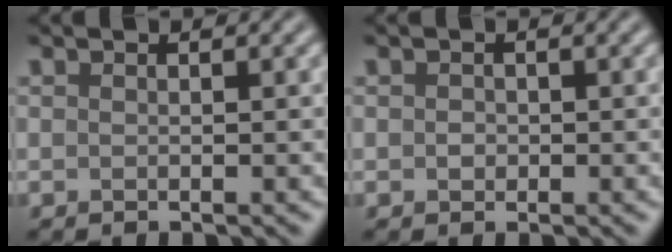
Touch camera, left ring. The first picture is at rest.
{"total": 0.7, "force": [0.0, 0.7, 0.3], "torque": [-0.004, -0.003, -0.002]}